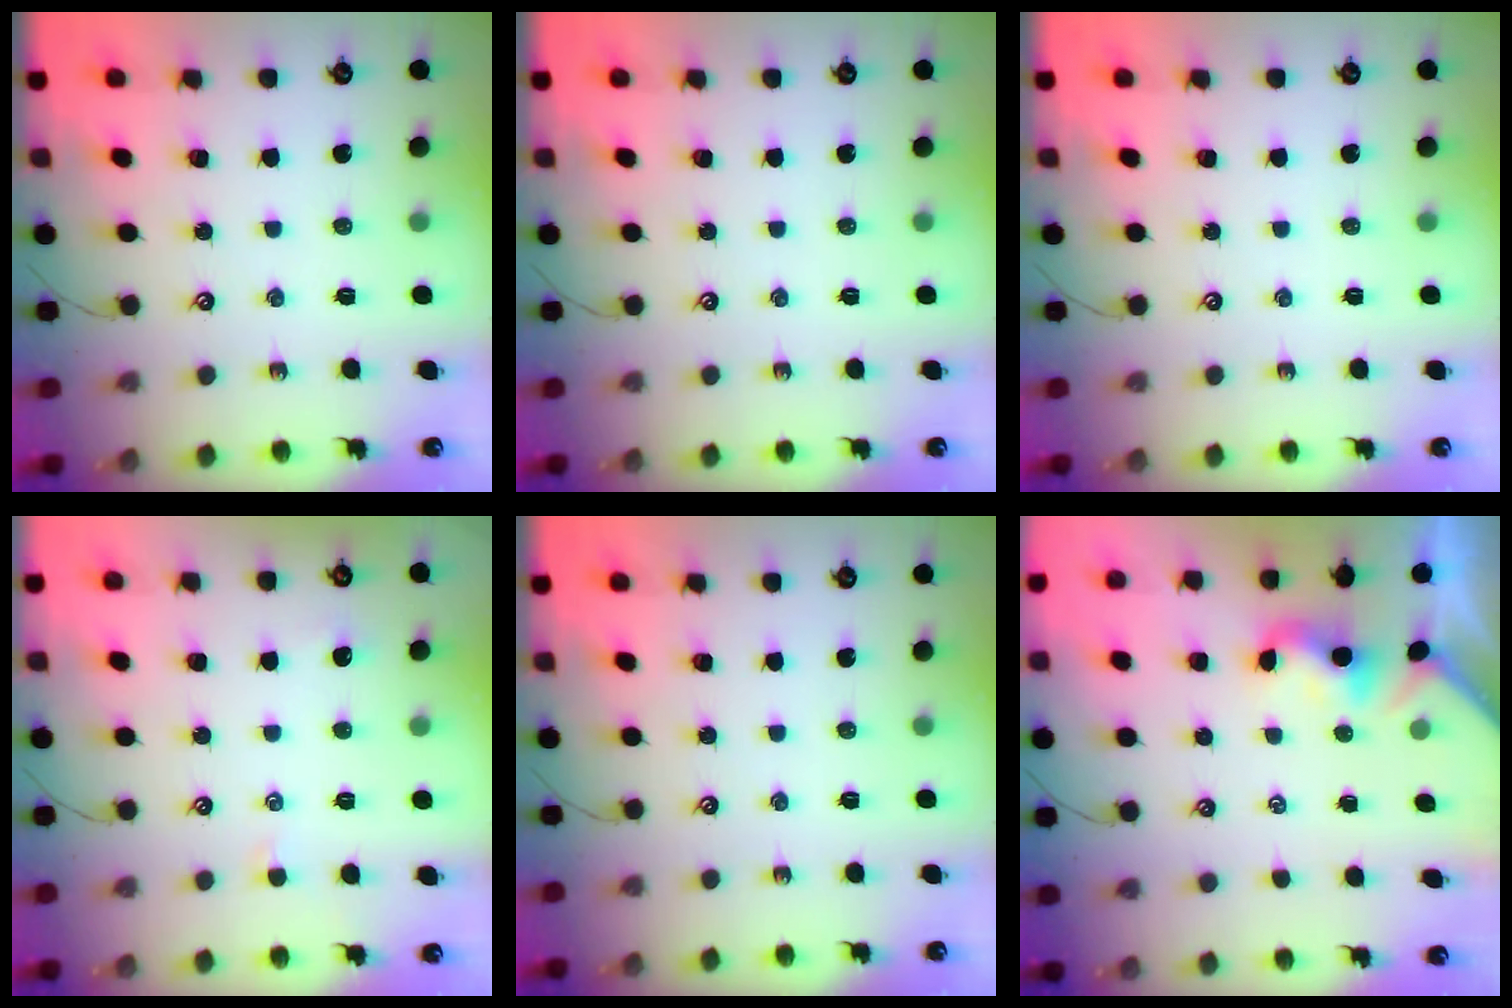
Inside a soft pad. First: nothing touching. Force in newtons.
{"total": 0.0}
{"total": 0.0}
{"total": 2.7, "press": 2.6, "slide": 0.3}
{"total": 0.0}
{"total": 1.8, "press": 1.7, "slide": 0.5}